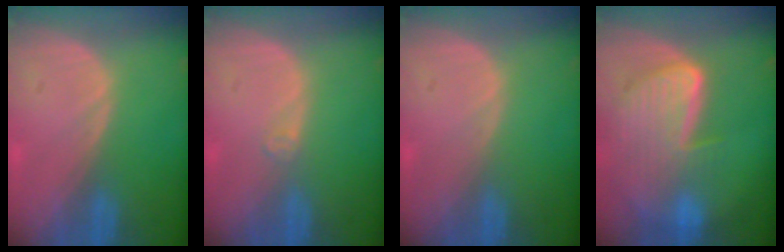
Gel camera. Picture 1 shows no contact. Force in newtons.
{"total": 1.1, "press": 0.8, "slide": 0.7}
{"total": 0.0}
{"total": 9.4, "press": 8.1, "slide": 4.9}